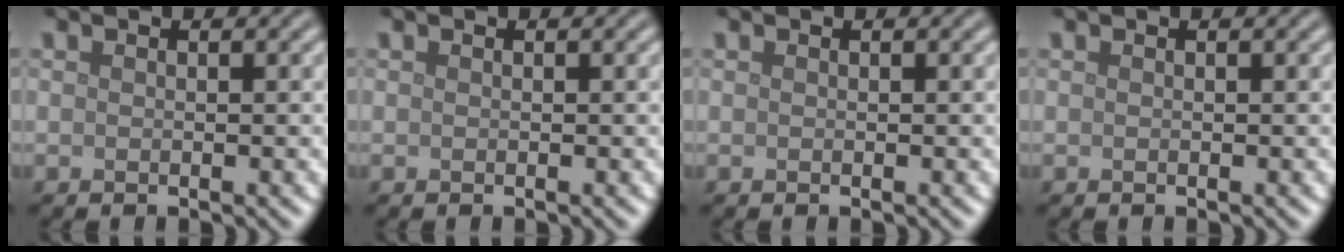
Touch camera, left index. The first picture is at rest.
{"total": 0.0}
{"total": 0.0}
{"total": 0.0}